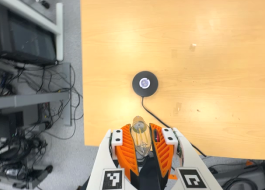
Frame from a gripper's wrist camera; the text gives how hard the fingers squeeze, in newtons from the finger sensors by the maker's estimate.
{"total": 20.6, "left": 24.6, "right": 16.6}